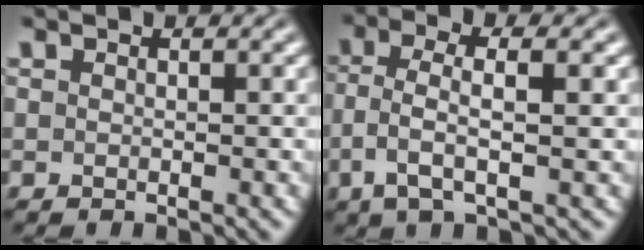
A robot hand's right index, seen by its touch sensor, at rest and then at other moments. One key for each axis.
{"total": 4.0, "fx": -0.4, "fy": 1.3, "fz": 3.7, "tx": -0.079, "ty": -0.009, "tz": 0.000}